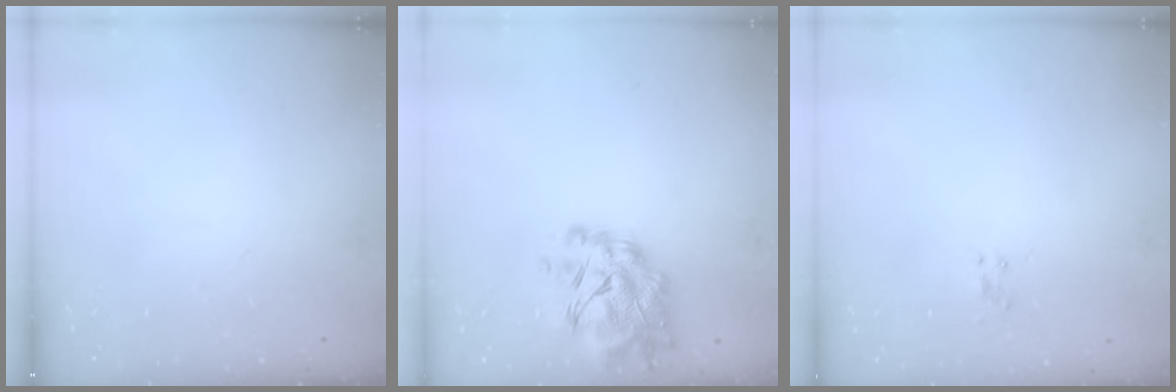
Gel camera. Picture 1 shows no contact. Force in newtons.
{"total": 10.5, "press": 9.7, "slide": 4.1}
{"total": 1.5, "press": 1.3, "slide": 0.8}